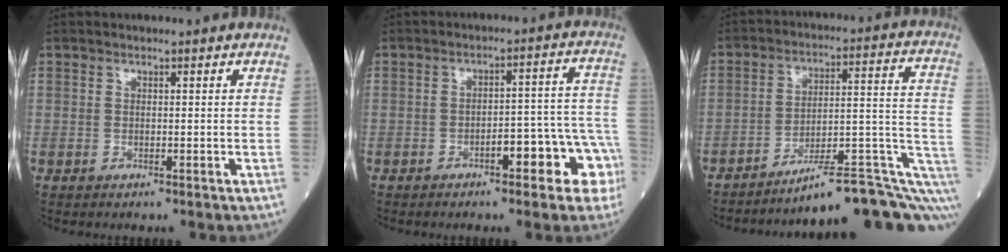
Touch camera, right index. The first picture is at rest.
{"total": 9.6, "force": [-4.6, 2.8, 8.0], "torque": [-0.082, 0.041, -0.057]}
{"total": 17.2, "force": [-12.0, 2.0, 12.1], "torque": [-0.097, 0.052, -0.170]}